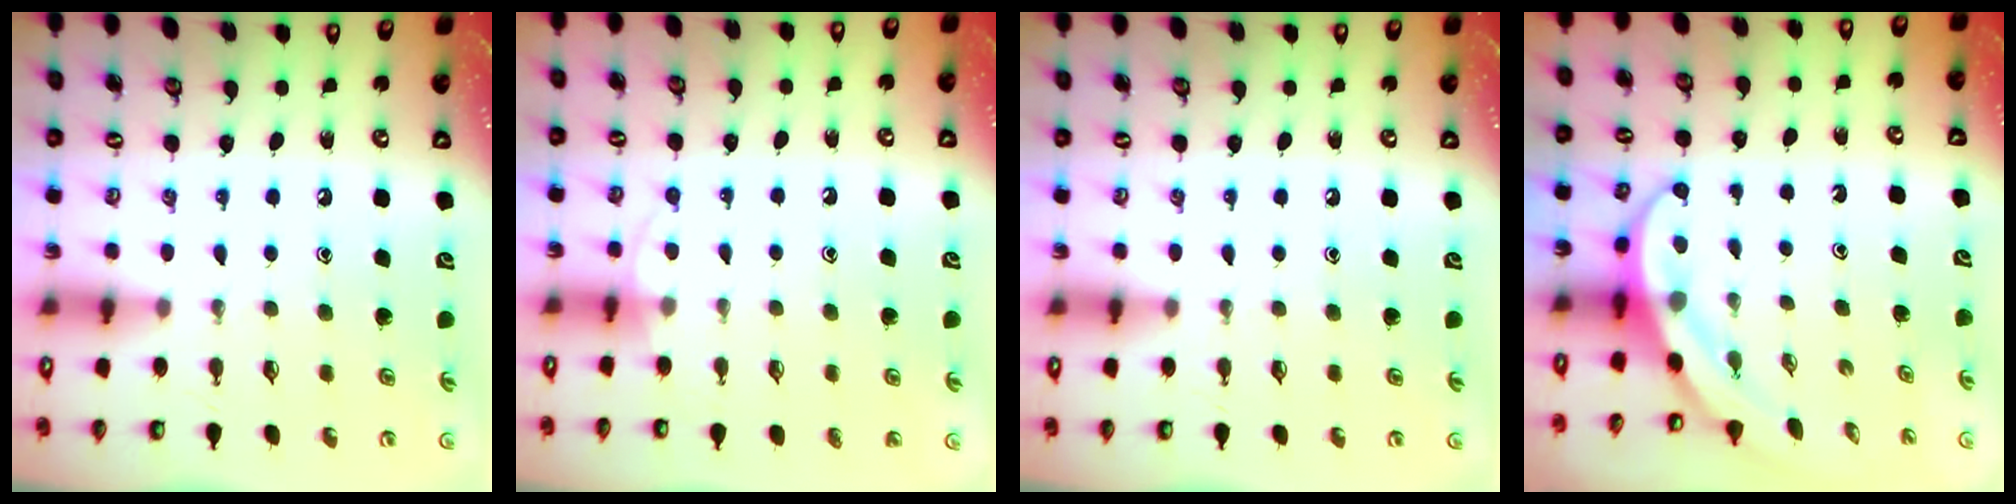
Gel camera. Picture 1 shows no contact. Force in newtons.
{"total": 4.3, "press": 4.3, "slide": 0.4}
{"total": 0.0}
{"total": 4.0, "press": 4.0, "slide": 0.3}